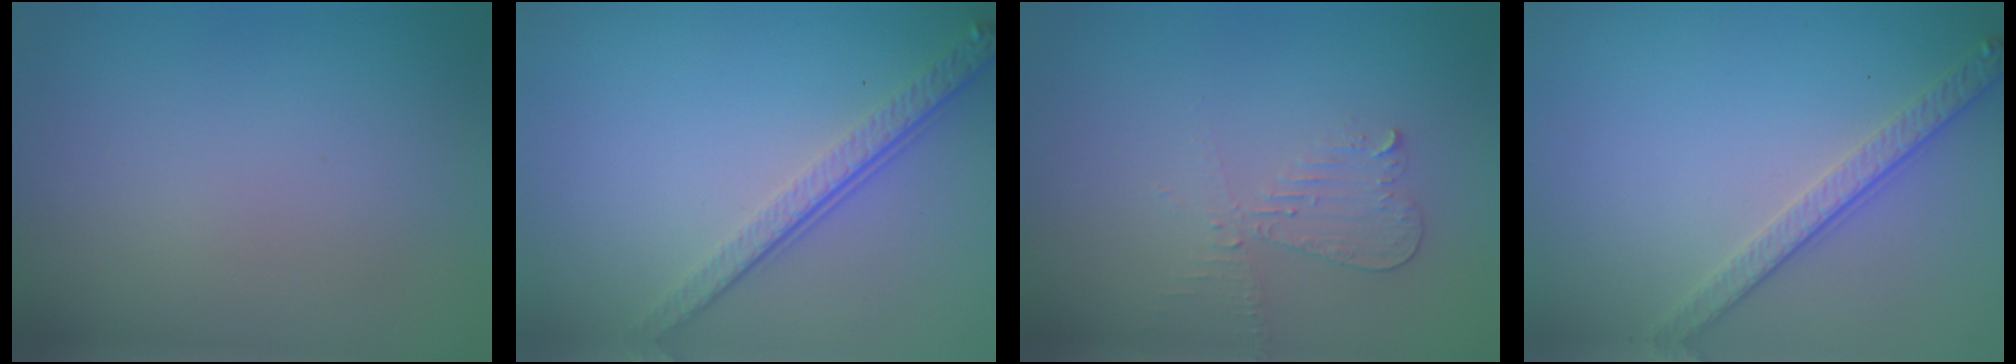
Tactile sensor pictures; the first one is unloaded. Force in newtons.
{"total": 4.0, "press": 2.8, "slide": 2.9}
{"total": 2.2, "press": 2.2, "slide": 0.2}
{"total": 2.8, "press": 2.6, "slide": 1.0}